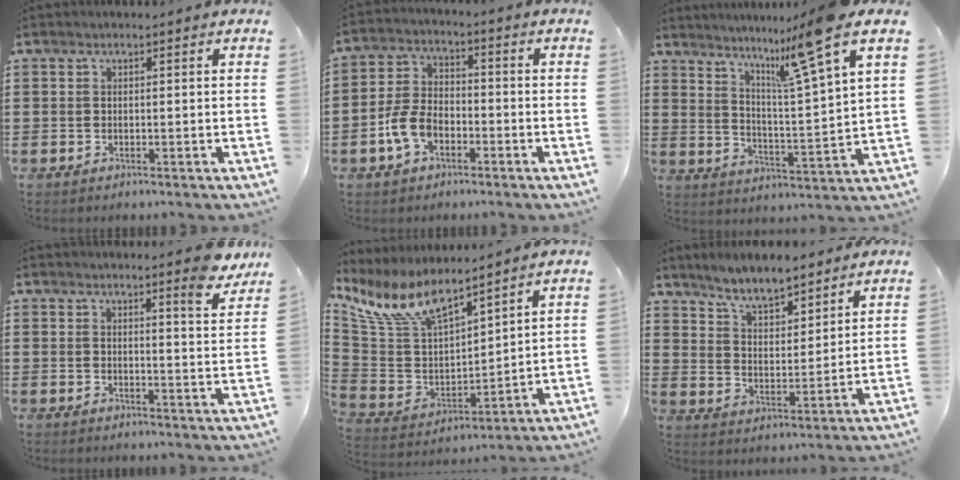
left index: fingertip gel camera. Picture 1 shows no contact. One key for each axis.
{"total": 6.7, "fx": -3.0, "fy": 3.9, "fz": 4.6, "tx": -0.113, "ty": 0.005, "tz": -0.063}
{"total": 10.4, "fx": 8.0, "fy": -0.9, "fz": 6.6, "tx": -0.120, "ty": -0.048, "tz": 0.122}
{"total": 5.4, "fx": 4.8, "fy": -0.1, "fz": 2.5, "tx": -0.032, "ty": -0.031, "tz": 0.078}
{"total": 10.9, "fx": 7.9, "fy": 3.9, "fz": 6.4, "tx": -0.162, "ty": -0.038, "tz": 0.141}
{"total": 6.4, "fx": 5.8, "fy": 1.4, "fz": 2.2, "tx": -0.067, "ty": -0.019, "tz": 0.104}